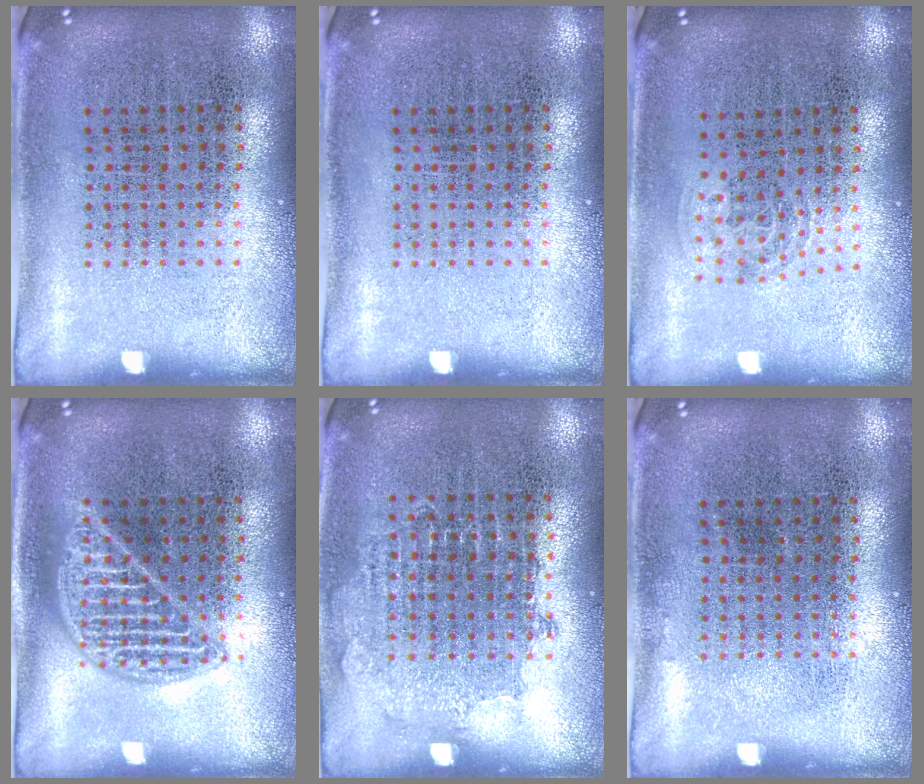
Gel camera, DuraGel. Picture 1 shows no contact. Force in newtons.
{"total": 0.0}
{"total": 0.9, "press": 0.6, "slide": 0.7}
{"total": 2.3, "press": 2.3, "slide": 0.3}
{"total": 0.8, "press": 0.8, "slide": 0.3}
{"total": 0.0}